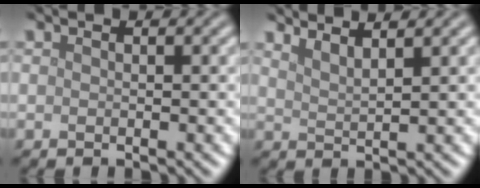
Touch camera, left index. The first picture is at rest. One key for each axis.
{"total": 3.5, "fx": 3.0, "fy": 0.9, "fz": 1.6, "tx": -0.006, "ty": 0.013, "tz": 0.029}